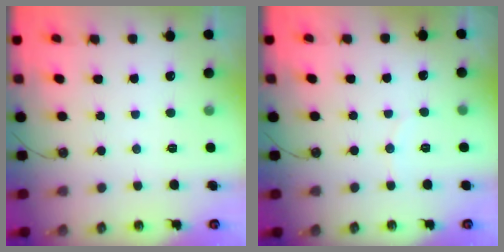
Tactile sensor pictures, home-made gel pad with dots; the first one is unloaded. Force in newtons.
{"total": 2.4, "press": 2.4, "slide": 0.2}